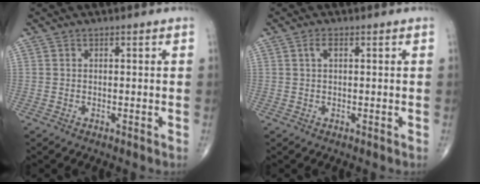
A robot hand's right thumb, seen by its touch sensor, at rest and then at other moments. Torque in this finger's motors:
{"motor_torque": [0.15, 0.60, 0.11, -0.05, 0.00]}